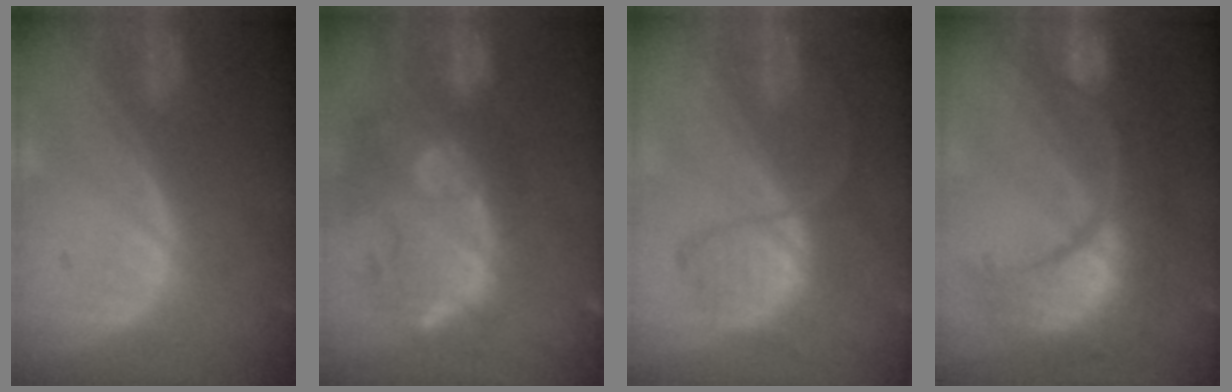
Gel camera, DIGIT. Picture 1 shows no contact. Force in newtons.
{"total": 13.1, "press": 11.3, "slide": 6.5}
{"total": 6.5, "press": 6.3, "slide": 1.7}
{"total": 12.5, "press": 12.4, "slide": 1.3}